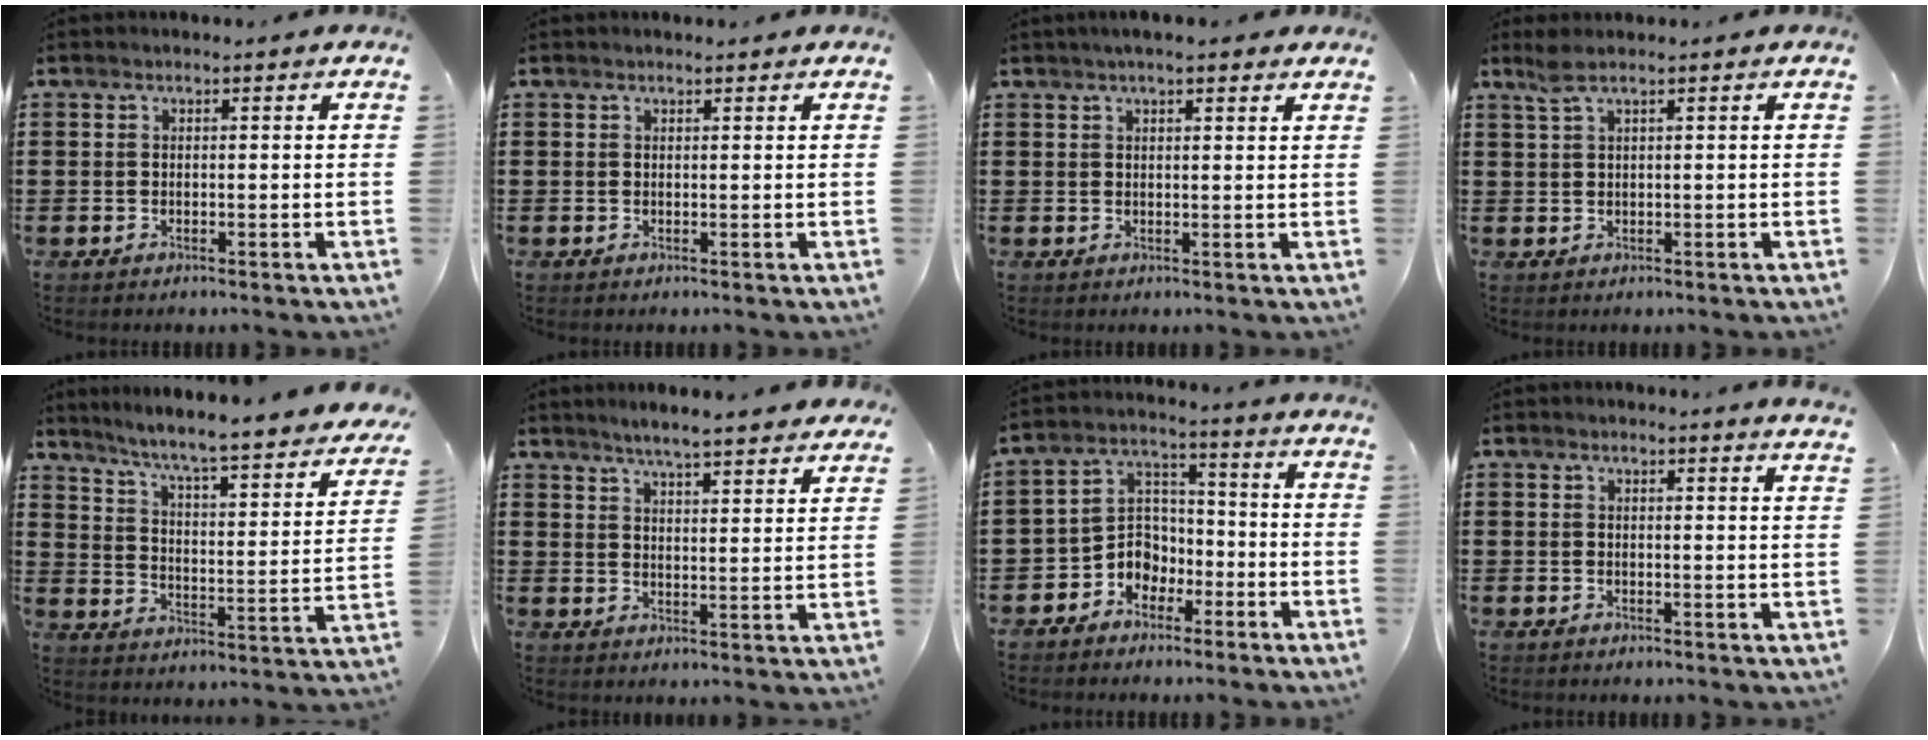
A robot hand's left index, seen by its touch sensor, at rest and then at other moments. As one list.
[{"total": 0.6, "force": [0.5, 0.1, 0.1], "torque": [-0.004, 0.001, 0.010]}, {"total": 2.6, "force": [2.1, 0.4, 1.5], "torque": [-0.033, 0.008, 0.038]}, {"total": 2.0, "force": [1.1, 0.2, 1.6], "torque": [-0.035, -0.001, 0.021]}, {"total": 5.0, "force": [4.2, -0.7, 2.7], "torque": [-0.072, -0.048, 0.057]}, {"total": 4.3, "force": [4.2, -0.3, 1.0], "torque": [-0.036, -0.020, 0.072]}, {"total": 5.5, "force": [-3.1, 4.5, 1.0], "torque": [-0.039, 0.006, -0.065]}, {"total": 1.5, "force": [1.3, -0.3, 0.7], "torque": [-0.014, -0.003, 0.025]}]